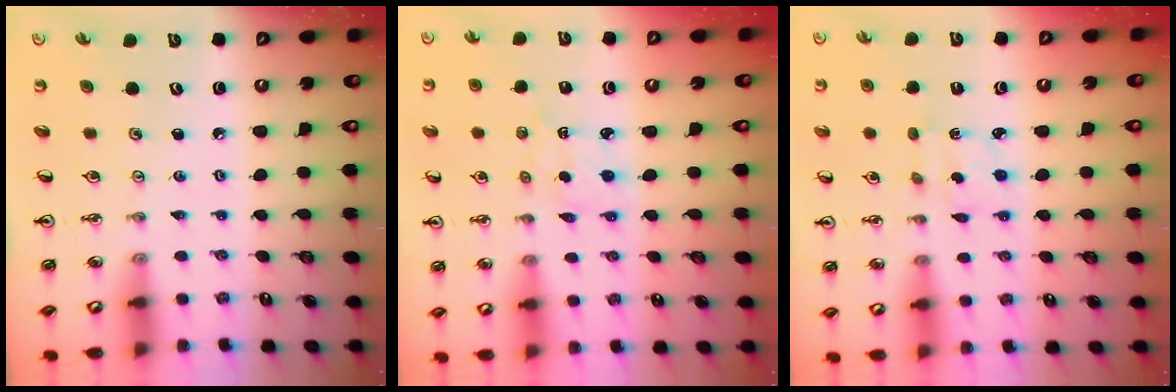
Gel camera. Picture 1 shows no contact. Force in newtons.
{"total": 2.0, "press": 1.9, "slide": 0.6}
{"total": 2.9, "press": 2.8, "slide": 0.6}